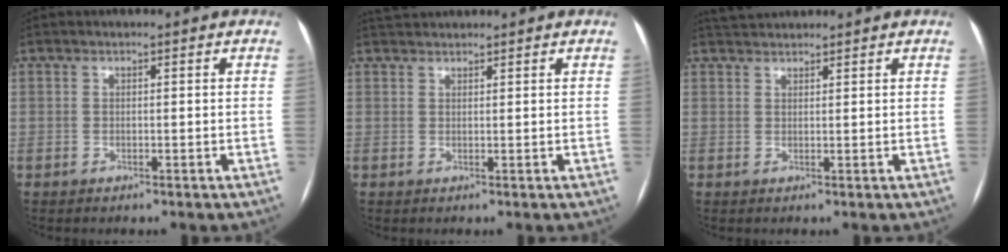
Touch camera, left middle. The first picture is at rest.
{"total": 2.7, "force": [2.7, 0.2, 0.3], "torque": [-0.007, 0.029, 0.051]}
{"total": 3.0, "force": [3.0, 0.2, 0.3], "torque": [-0.008, 0.027, 0.057]}